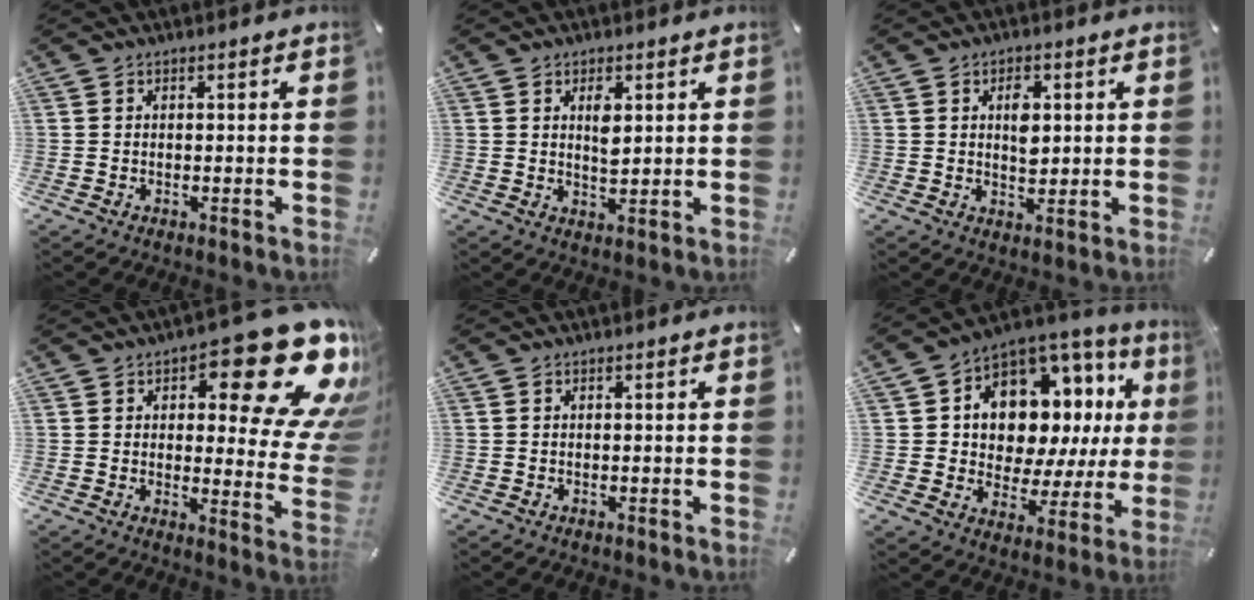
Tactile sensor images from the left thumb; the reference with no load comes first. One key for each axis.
{"total": 4.1, "fx": 1.6, "fy": 2.1, "fz": 3.2, "tx": -0.046, "ty": -0.006, "tz": 0.022}
{"total": 4.9, "fx": 1.2, "fy": 3.2, "fz": 3.5, "tx": -0.043, "ty": -0.006, "tz": 0.012}
{"total": 24.5, "fx": 12.9, "fy": 9.5, "fz": 18.6, "tx": -0.230, "ty": -0.086, "tz": 0.210}
{"total": 0.0}
{"total": 13.3, "fx": 5.6, "fy": 9.4, "fz": 7.6, "tx": -0.123, "ty": -0.053, "tz": 0.103}